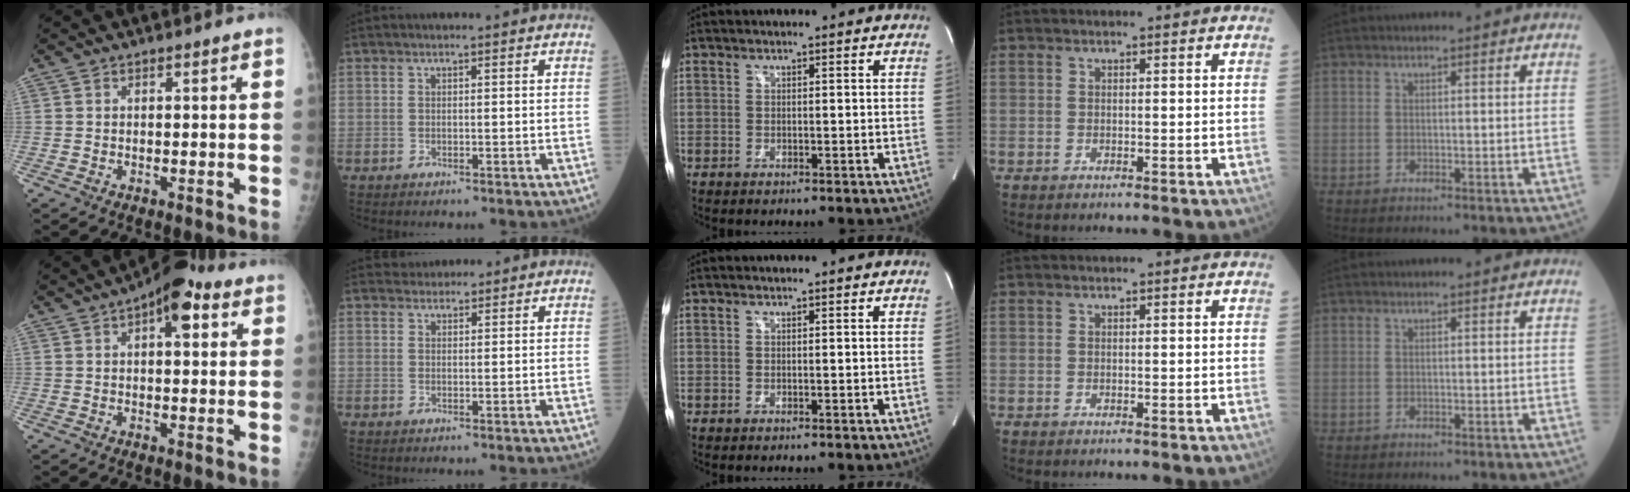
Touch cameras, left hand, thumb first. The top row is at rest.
{"thumb": {"total": 9.2, "force": [3.9, 4.3, 7.1], "torque": [-0.075, 0.006, 0.048]}, "index": {"total": 1.7, "force": [1.5, 0.7, -0.2], "torque": [0.000, 0.014, 0.023]}}